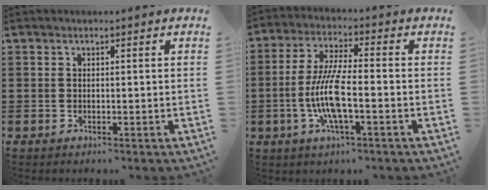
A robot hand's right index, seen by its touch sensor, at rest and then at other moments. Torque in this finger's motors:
{"motor_torque": [2.14, 0.00, 1.05, 0.21]}